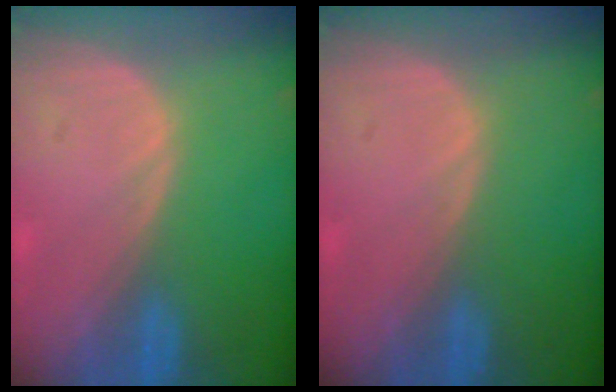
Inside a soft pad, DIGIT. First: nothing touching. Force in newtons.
{"total": 0.0}